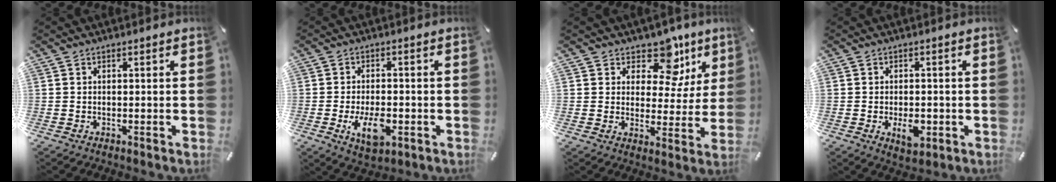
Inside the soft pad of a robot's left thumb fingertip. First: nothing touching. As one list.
[{"total": 8.2, "force": [-2.6, 4.4, 6.4], "torque": [-0.117, -0.003, -0.047]}, {"total": 11.4, "force": [7.6, 6.9, 5.0], "torque": [-0.070, -0.054, 0.135]}, {"total": 5.4, "force": [-1.5, 3.2, 4.1], "torque": [-0.076, -0.002, -0.027]}]